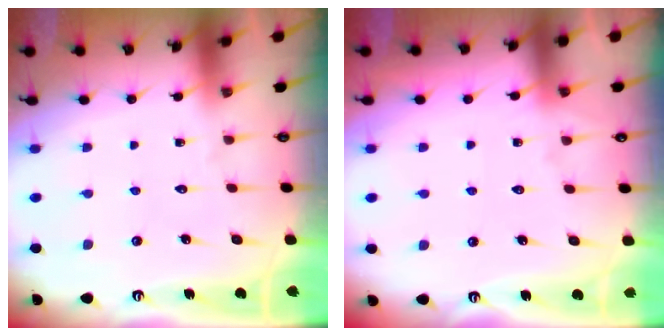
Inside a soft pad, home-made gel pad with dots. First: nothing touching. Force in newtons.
{"total": 3.6, "press": 3.6, "slide": 0.6}